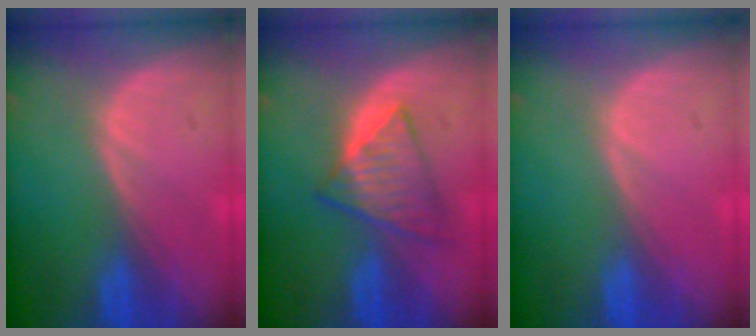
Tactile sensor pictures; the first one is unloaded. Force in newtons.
{"total": 6.0, "press": 5.8, "slide": 1.6}
{"total": 0.0}